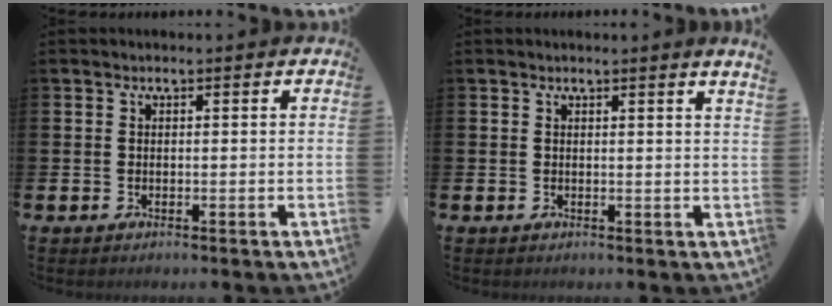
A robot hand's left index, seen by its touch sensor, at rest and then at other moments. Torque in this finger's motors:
{"motor_torque": [-0.74, -0.72, -0.07, 0.04]}